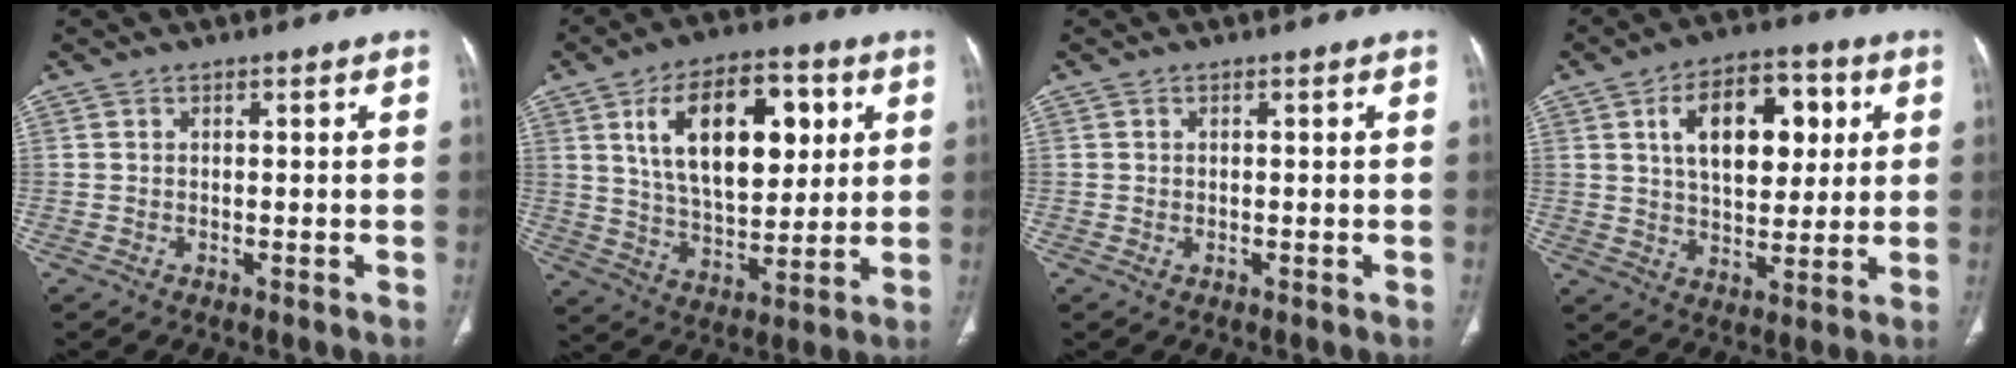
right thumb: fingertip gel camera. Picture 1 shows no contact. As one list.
[{"total": 20.1, "force": [6.2, 10.9, 15.7], "torque": [-0.215, -0.014, 0.108]}, {"total": 0.0}, {"total": 15.9, "force": [4.5, 9.2, 12.1], "torque": [-0.152, 0.001, 0.073]}]